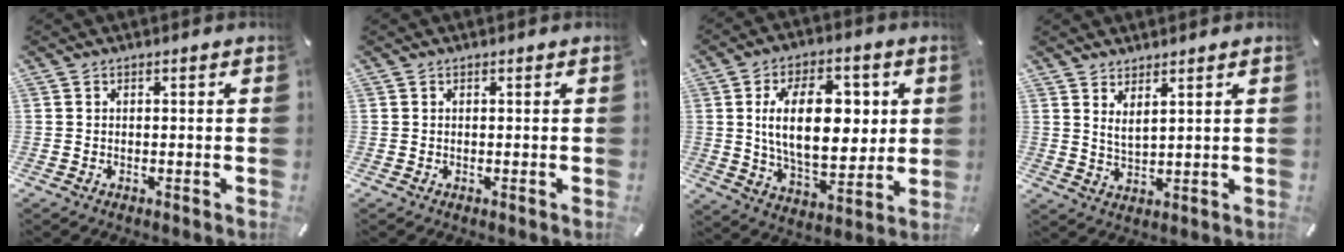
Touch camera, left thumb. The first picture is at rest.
{"total": 0.0}
{"total": 19.1, "force": [3.4, 11.1, 15.1], "torque": [-0.254, 0.002, 0.054]}
{"total": 3.5, "force": [2.8, 0.4, 1.9], "torque": [-0.045, -0.014, 0.052]}